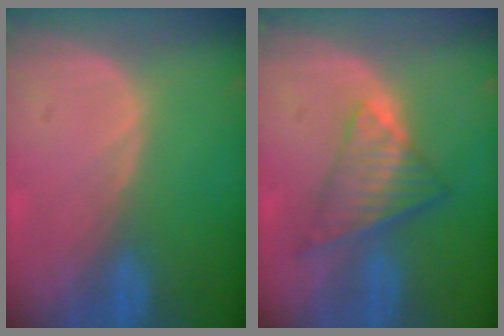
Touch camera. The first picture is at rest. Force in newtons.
{"total": 7.6, "press": 6.4, "slide": 4.2}